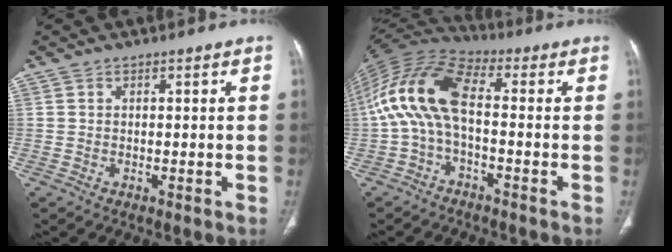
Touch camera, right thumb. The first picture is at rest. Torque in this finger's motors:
{"motor_torque": [2.14, 2.14, 1.93, -0.84, 0.61]}